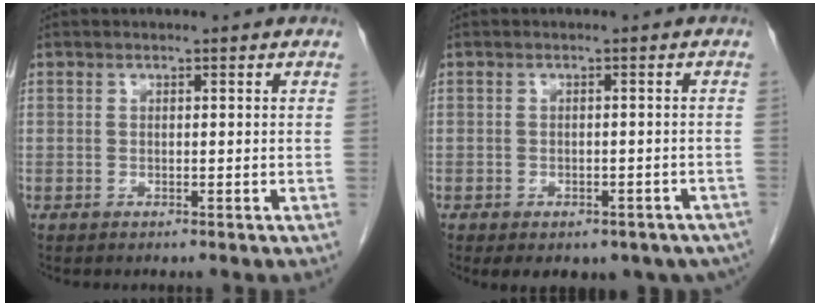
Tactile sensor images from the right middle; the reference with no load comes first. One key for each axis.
{"total": 13.1, "fx": -8.8, "fy": 7.5, "fz": 6.2, "tx": -0.094, "ty": -0.003, "tz": -0.094}